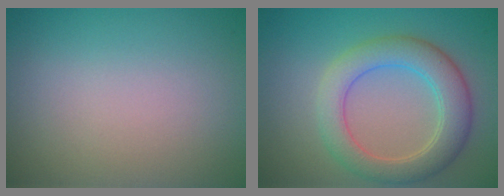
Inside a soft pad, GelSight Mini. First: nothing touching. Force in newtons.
{"total": 5.2, "press": 5.2, "slide": 0.1}